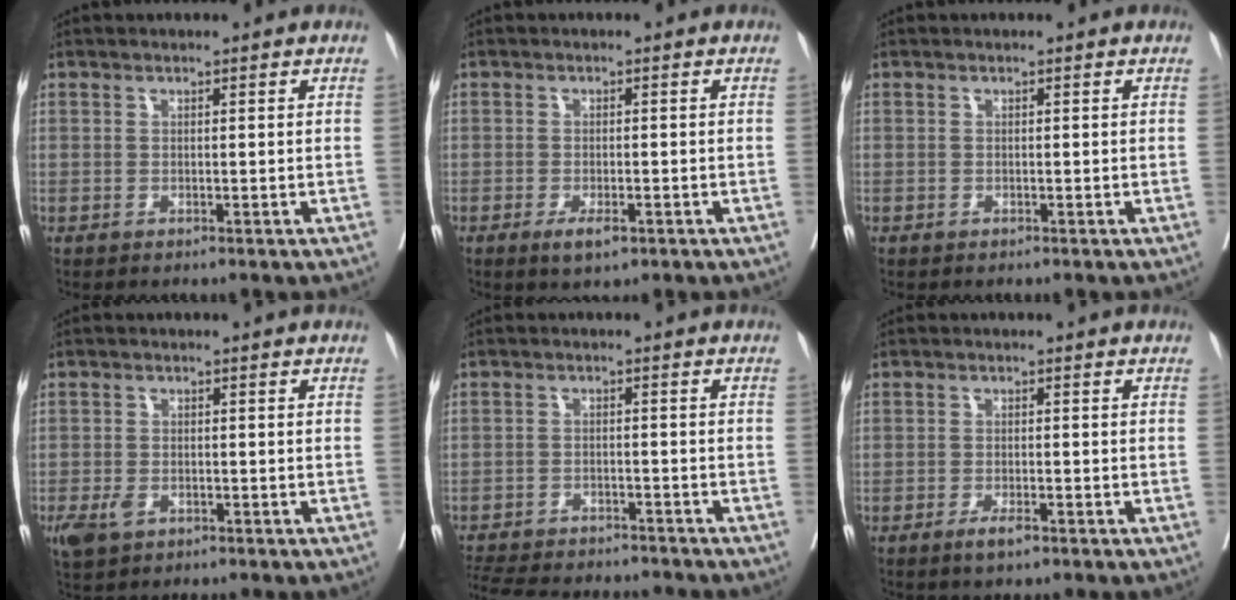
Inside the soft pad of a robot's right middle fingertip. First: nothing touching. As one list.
[{"total": 3.0, "force": [-1.6, 1.0, 2.3], "torque": [-0.040, -0.001, -0.023]}, {"total": 0.0}, {"total": 3.6, "force": [-1.8, 2.2, 2.2], "torque": [-0.044, -0.004, -0.025]}, {"total": 15.8, "force": [-14.3, 3.9, 5.5], "torque": [-0.135, -0.014, -0.199]}, {"total": 2.2, "force": [-1.5, 0.5, 1.6], "torque": [-0.029, -0.001, -0.025]}]